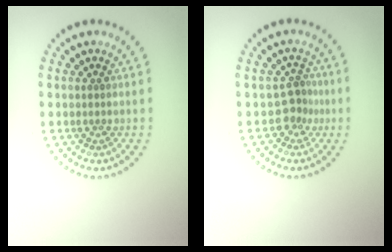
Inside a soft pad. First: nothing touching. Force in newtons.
{"total": 2.0, "press": 1.5, "slide": 1.3}